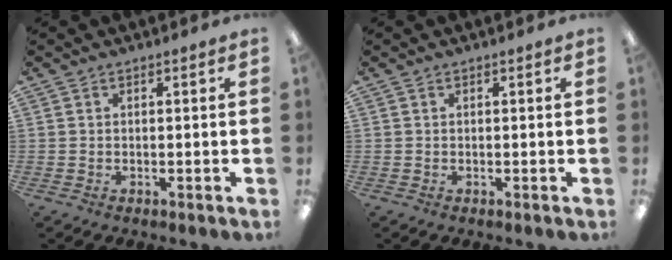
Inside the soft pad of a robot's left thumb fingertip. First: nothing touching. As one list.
[{"total": 0.0}]